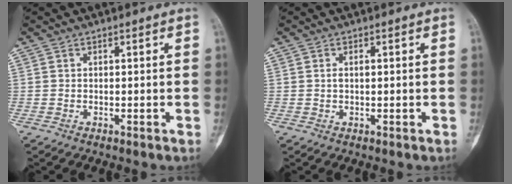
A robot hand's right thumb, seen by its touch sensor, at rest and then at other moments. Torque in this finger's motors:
{"motor_torque": [0.24, -0.42, -0.28, 0.15, 0.00]}